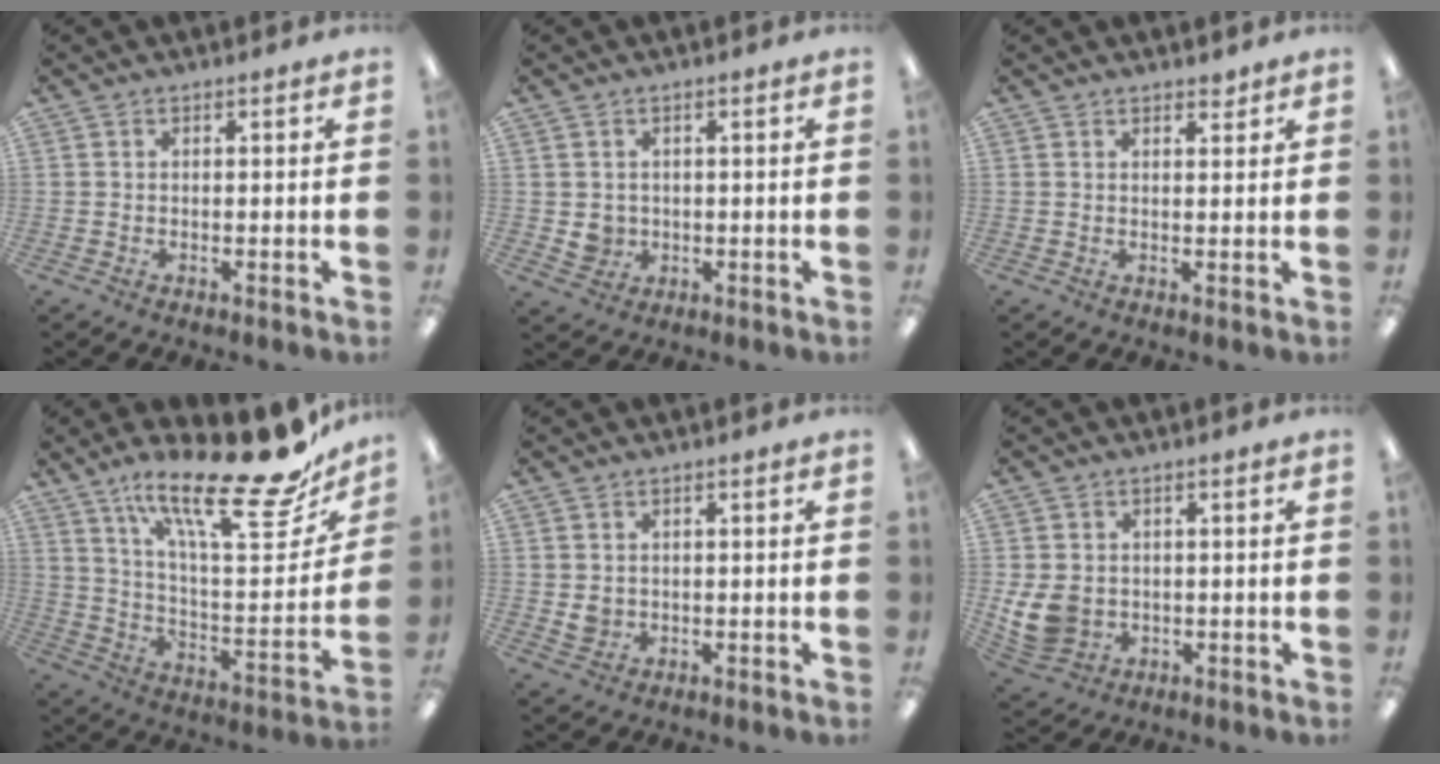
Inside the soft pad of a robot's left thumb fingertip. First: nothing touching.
{"total": 3.3, "force": [0.3, 3.2, 0.8], "torque": [-0.011, 0.003, 0.005]}
{"total": 1.9, "force": [1.7, 0.6, 0.4], "torque": [0.008, -0.009, 0.029]}
{"total": 26.7, "force": [19.0, 6.9, 17.4], "torque": [-0.264, -0.129, 0.308]}
{"total": 2.4, "force": [0.5, 2.2, 0.7], "torque": [0.000, -0.003, 0.007]}
{"total": 7.9, "force": [0.1, 6.8, 4.0], "torque": [-0.086, 0.009, 0.006]}